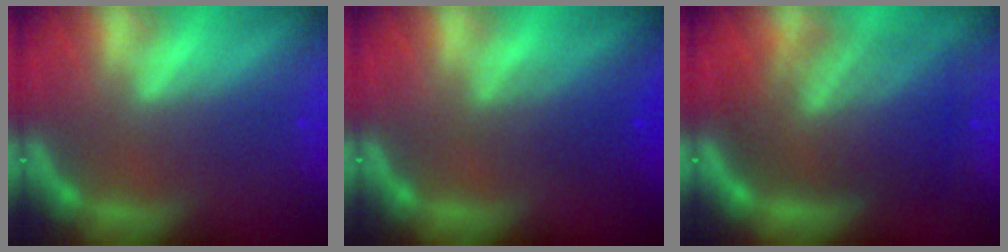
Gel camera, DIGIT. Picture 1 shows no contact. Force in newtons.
{"total": 3.0}
{"total": 10.0}